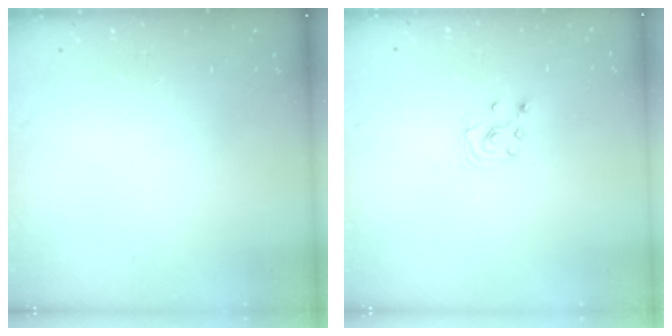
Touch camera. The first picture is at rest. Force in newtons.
{"total": 2.4, "press": 2.4, "slide": 0.2}